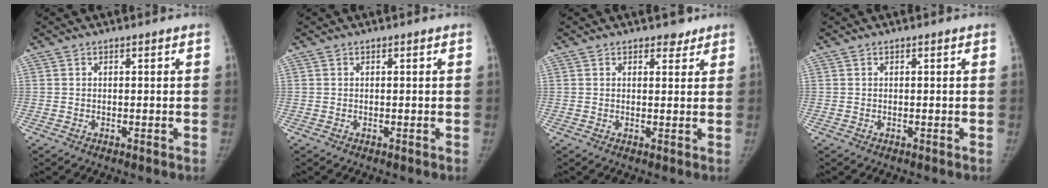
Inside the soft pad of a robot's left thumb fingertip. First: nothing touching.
{"total": 0.0}
{"total": 2.2, "force": [1.7, 1.3, 0.5], "torque": [0.009, -0.009, 0.019]}
{"total": 0.0}